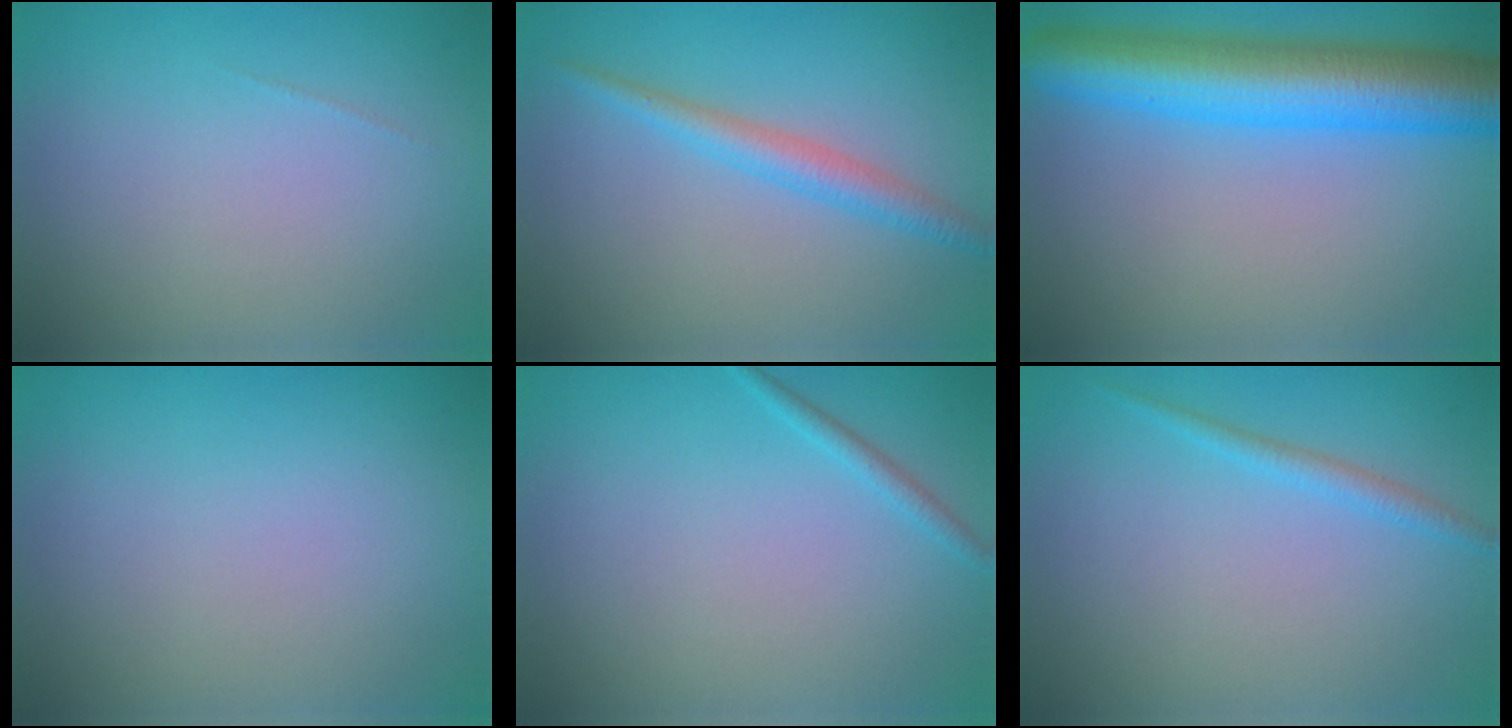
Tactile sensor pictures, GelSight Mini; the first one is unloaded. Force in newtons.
{"total": 2.4, "press": 2.4, "slide": 0.1}
{"total": 9.1, "press": 9.1, "slide": 0.2}
{"total": 0.0}
{"total": 1.1, "press": 1.1, "slide": 0.1}
{"total": 1.3, "press": 1.3, "slide": 0.1}